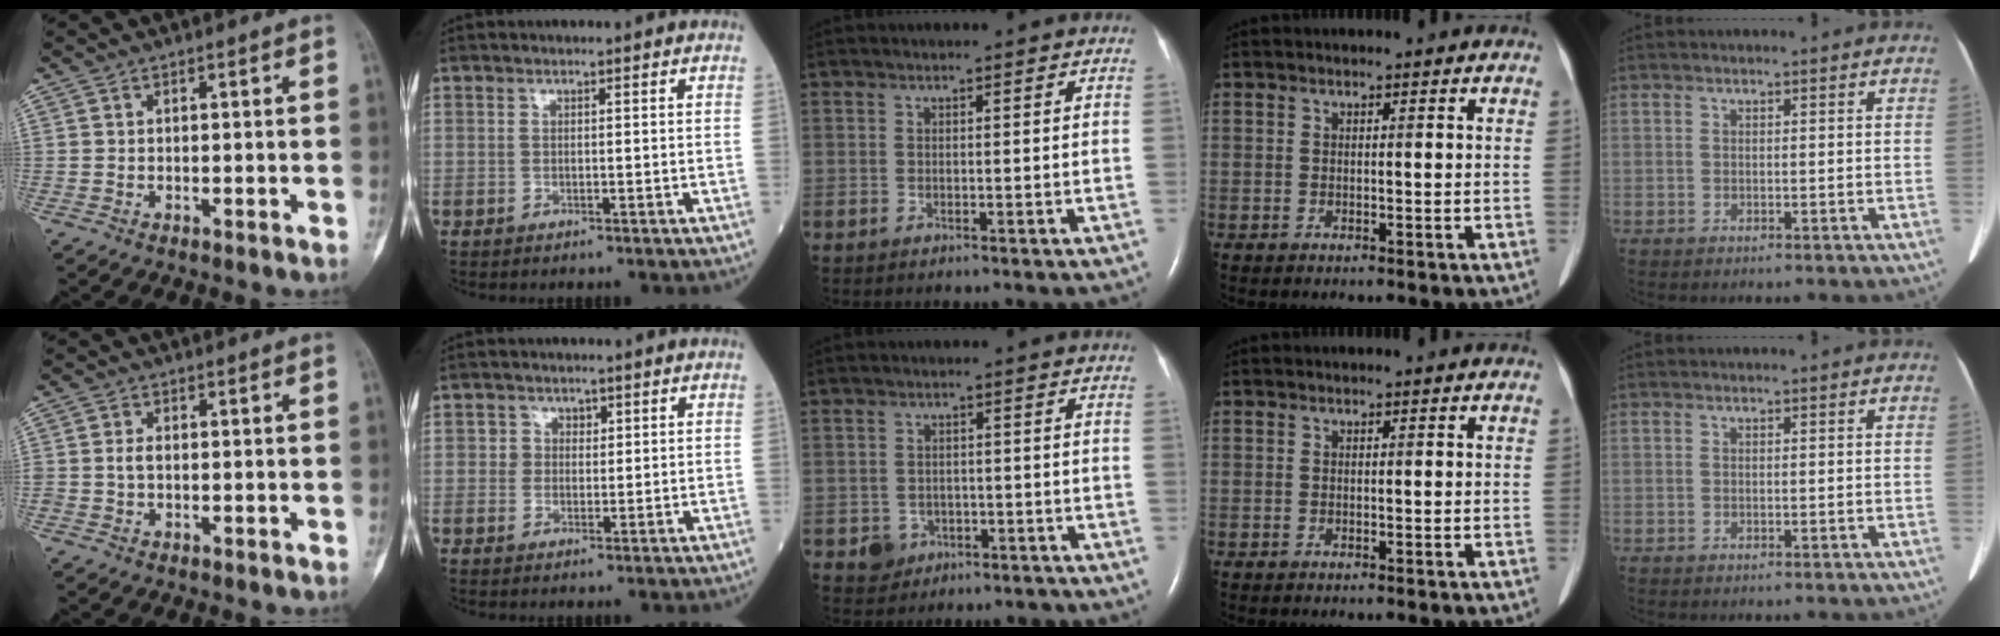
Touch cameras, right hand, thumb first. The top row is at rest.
{"thumb": {"total": 1.8, "force": [-0.1, 1.3, 1.3], "torque": [-0.026, 0.003, -0.003]}, "index": {"total": 2.2, "force": [0.7, 2.1, 0.1], "torque": [0.008, 0.001, 0.006]}, "middle": {"total": 3.6, "force": [-1.8, 3.1, 0.4], "torque": [-0.004, 0.012, -0.020]}}